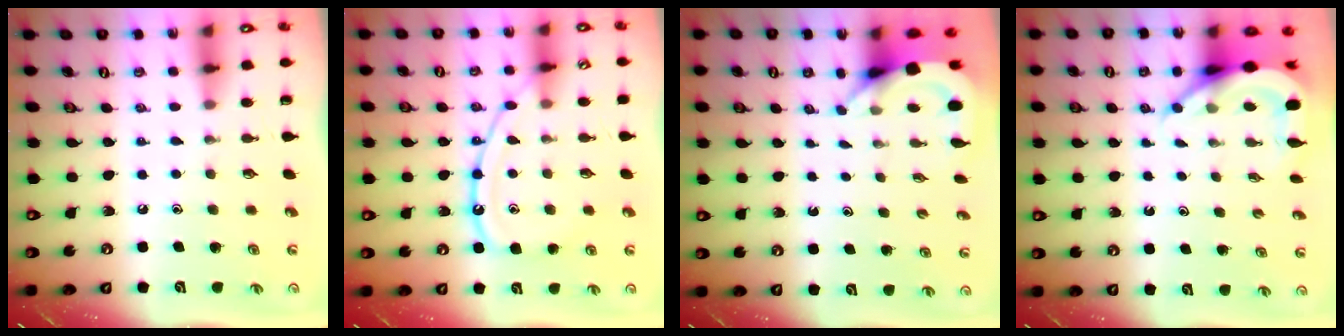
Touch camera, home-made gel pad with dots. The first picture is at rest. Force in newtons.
{"total": 12.9, "press": 12.8, "slide": 1.3}
{"total": 3.9, "press": 3.8, "slide": 0.2}
{"total": 7.1, "press": 7.1, "slide": 0.7}